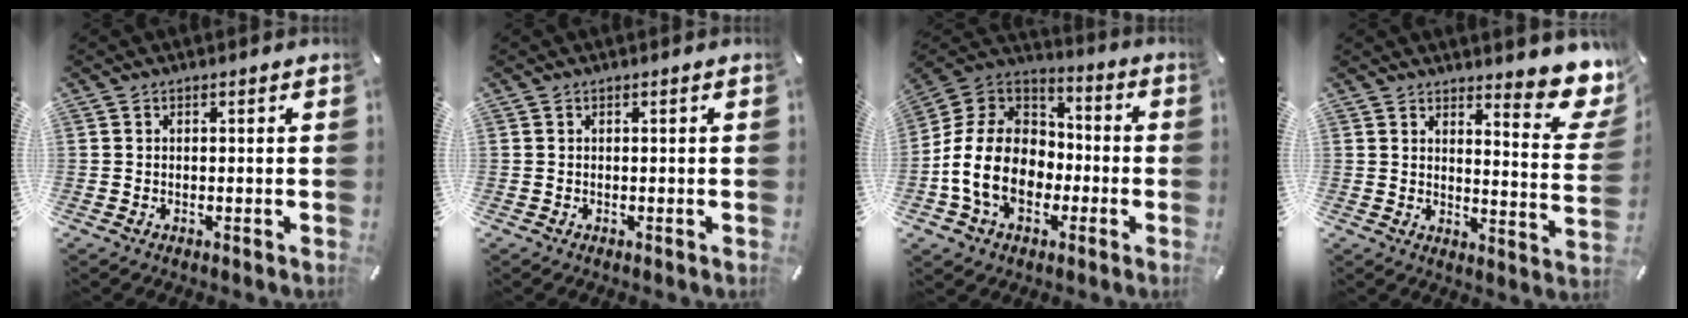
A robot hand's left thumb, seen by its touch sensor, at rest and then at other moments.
{"total": 0.0}
{"total": 16.5, "force": [-4.8, 12.9, 9.1], "torque": [-0.208, 0.036, -0.083]}
{"total": 10.2, "force": [8.1, 3.0, 5.4], "torque": [-0.053, -0.074, 0.140]}